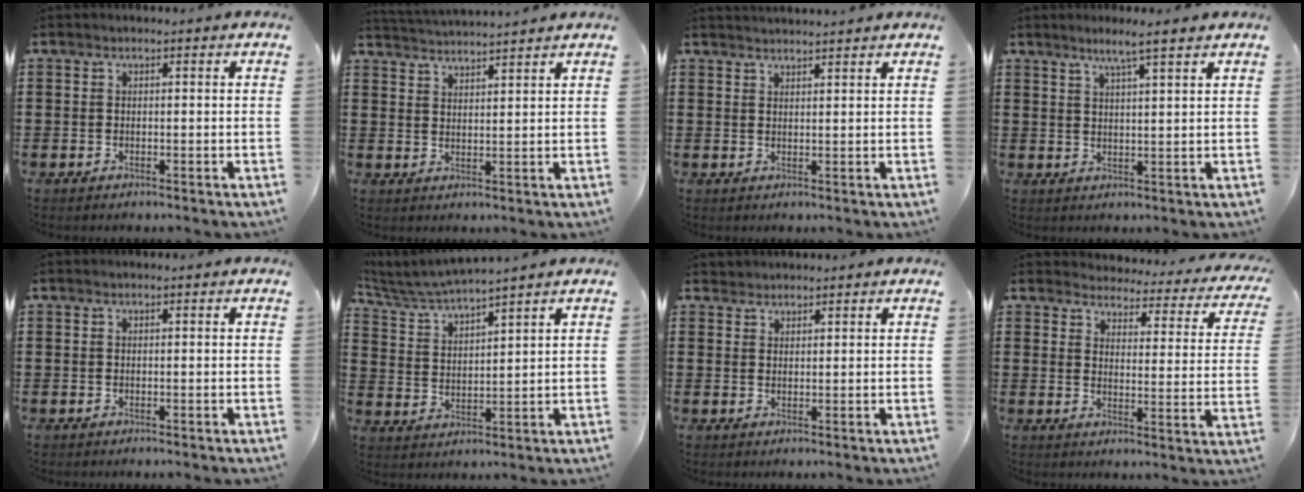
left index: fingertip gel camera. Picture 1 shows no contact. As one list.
[{"total": 2.8, "force": [2.7, -0.5, -0.2], "torque": [-0.006, -0.013, 0.049]}, {"total": 1.7, "force": [1.7, -0.2, 0.0], "torque": [-0.004, -0.002, 0.034]}, {"total": 4.0, "force": [3.2, -0.5, 2.4], "torque": [-0.056, -0.002, 0.055]}, {"total": 0.0}, {"total": 4.3, "force": [4.0, -0.3, 1.3], "torque": [-0.046, -0.027, 0.066]}, {"total": 1.5, "force": [1.4, 0.4, -0.2], "torque": [0.000, 0.002, 0.029]}, {"total": 3.4, "force": [3.4, 0.3, 0.4], "torque": [-0.032, -0.032, 0.053]}]